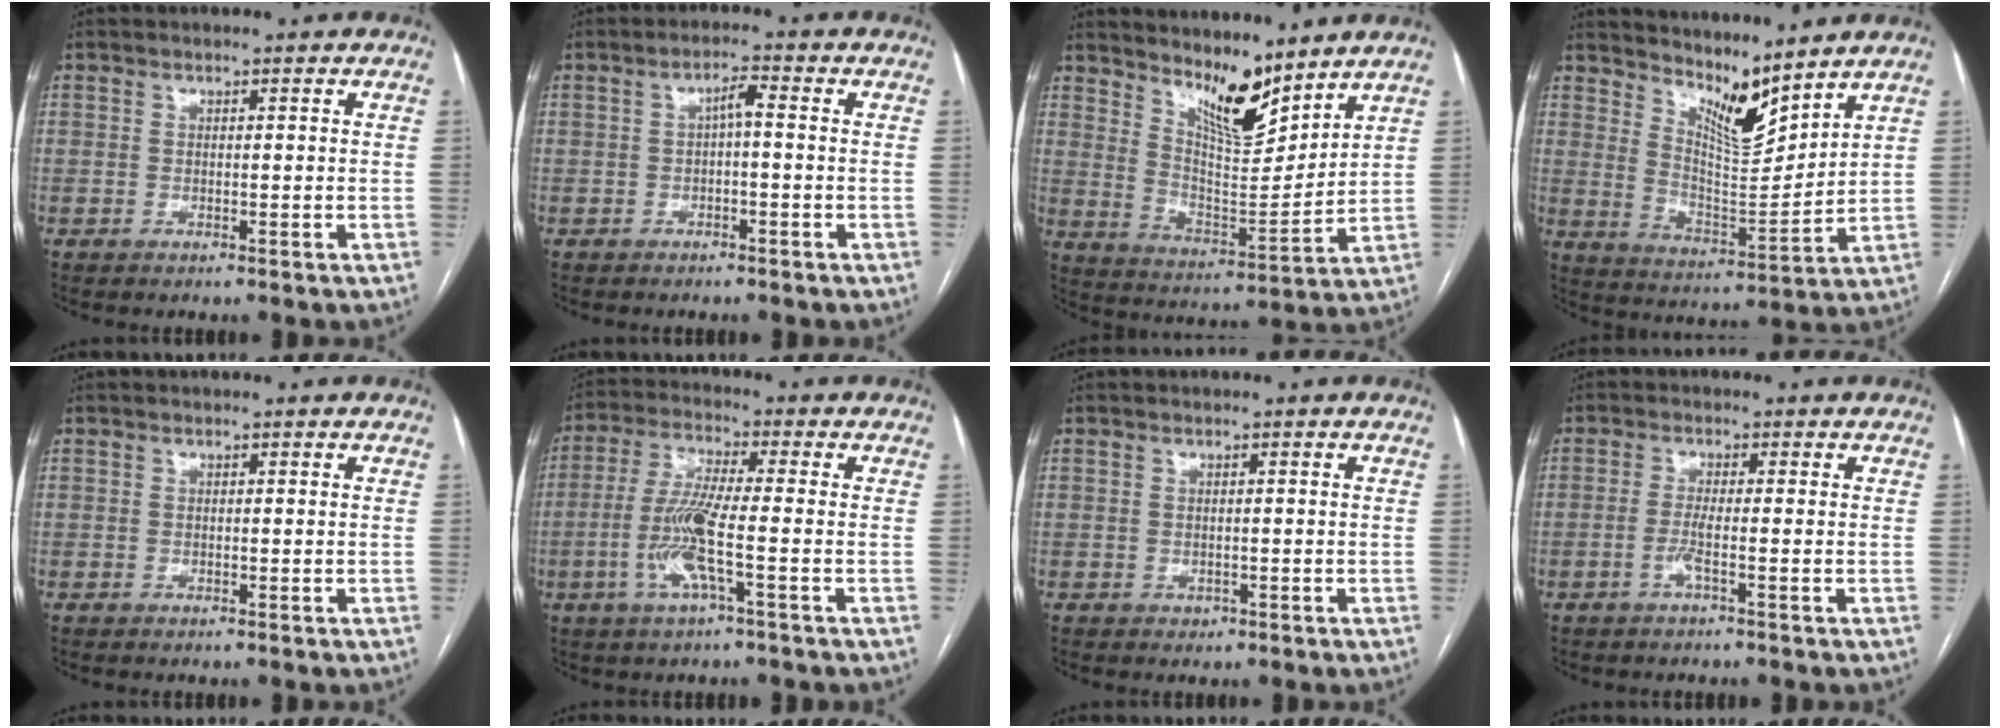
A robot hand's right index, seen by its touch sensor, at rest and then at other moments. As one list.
[{"total": 2.3, "force": [0.1, 0.5, 2.3], "torque": [-0.040, 0.015, 0.003]}, {"total": 10.4, "force": [8.7, 1.9, 5.4], "torque": [-0.101, -0.013, 0.164]}, {"total": 9.3, "force": [8.2, 0.9, 4.2], "torque": [-0.081, -0.016, 0.156]}, {"total": 0.0}, {"total": 8.4, "force": [-2.4, 0.1, 8.1], "torque": [-0.169, -0.005, -0.052]}, {"total": 0.6, "force": [0.0, 0.6, 0.1], "torque": [-0.003, -0.001, 0.003]}, {"total": 2.0, "force": [-0.9, -0.3, 1.8], "torque": [-0.038, -0.002, -0.021]}]